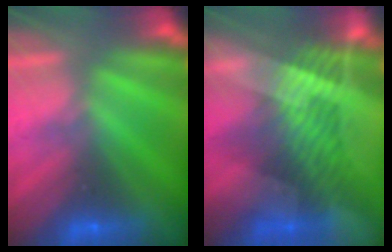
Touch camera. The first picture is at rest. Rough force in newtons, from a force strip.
{"total": 8.4}